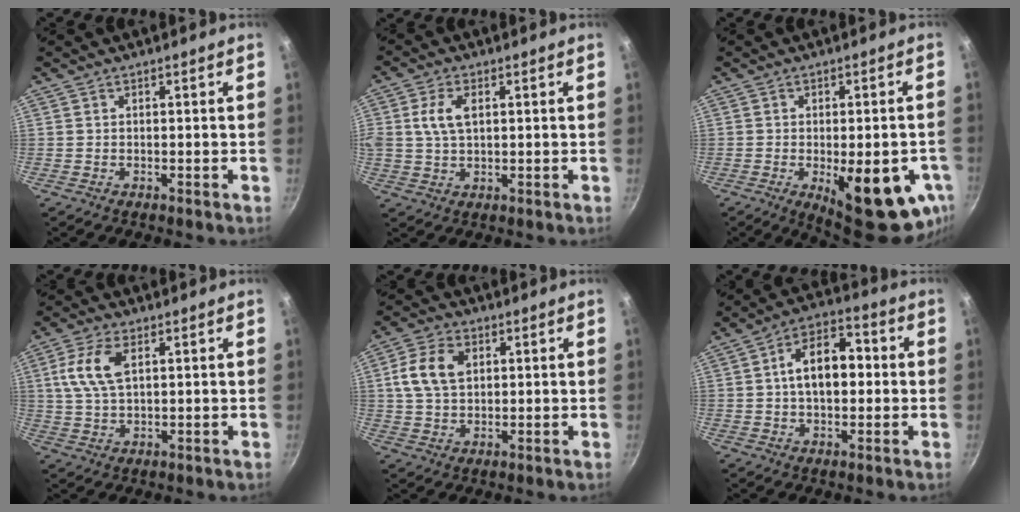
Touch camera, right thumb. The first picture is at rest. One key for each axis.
{"total": 5.9, "fx": 1.4, "fy": 3.4, "fz": 4.6, "tx": -0.096, "ty": 0.002, "tz": 0.029}
{"total": 15.0, "fx": -3.7, "fy": 5.6, "fz": 13.4, "tx": -0.165, "ty": -0.025, "tz": -0.034}
{"total": 8.2, "fx": 2.3, "fy": 4.2, "fz": 6.6, "tx": -0.147, "ty": 0.003, "tz": 0.046}
{"total": 9.1, "fx": 2.1, "fy": 6.1, "fz": 6.3, "tx": -0.118, "ty": 0.006, "tz": 0.039}
{"total": 11.6, "fx": 0.9, "fy": 6.9, "fz": 9.3, "tx": -0.135, "ty": 0.027, "tz": 0.005}